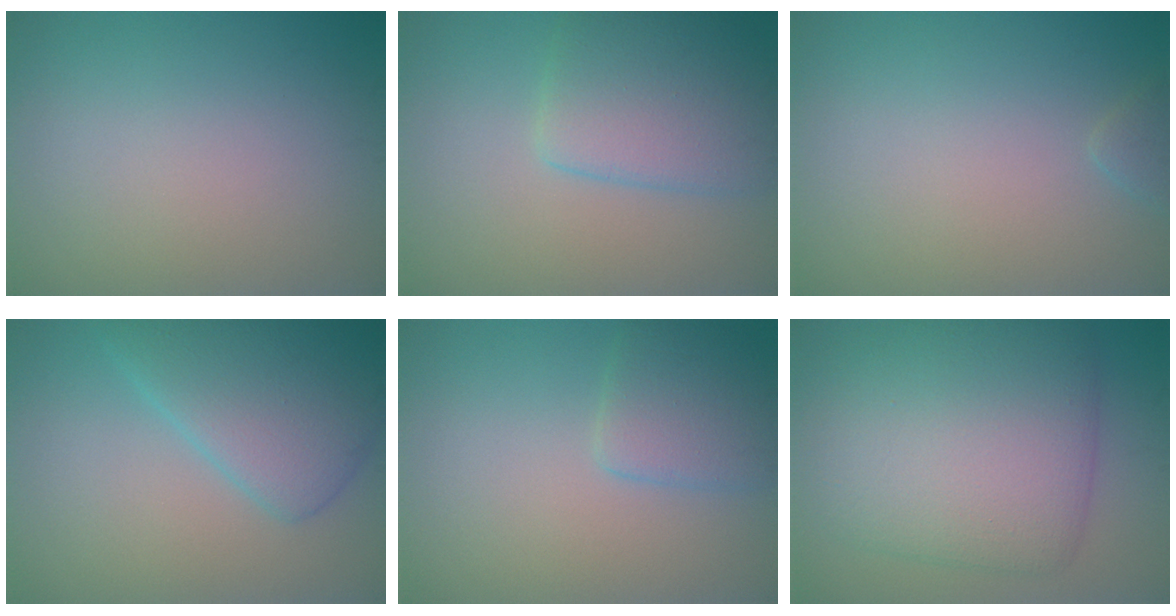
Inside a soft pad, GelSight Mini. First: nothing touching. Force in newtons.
{"total": 5.2, "press": 5.2, "slide": 0.3}
{"total": 1.0, "press": 1.0, "slide": 0.1}
{"total": 6.8, "press": 6.8, "slide": 0.2}
{"total": 3.0, "press": 3.0, "slide": 0.2}
{"total": 10.0, "press": 10.0, "slide": 0.4}